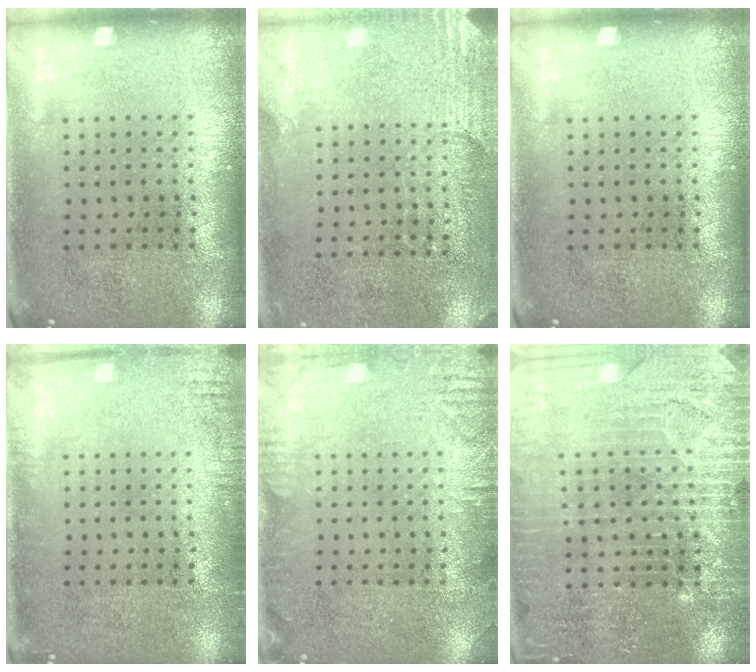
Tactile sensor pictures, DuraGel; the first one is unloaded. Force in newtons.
{"total": 2.6, "press": 2.3, "slide": 1.2}
{"total": 0.0}
{"total": 1.5, "press": 1.5, "slide": 0.3}
{"total": 2.6, "press": 2.5, "slide": 0.4}
{"total": 3.2, "press": 3.1, "slide": 0.7}